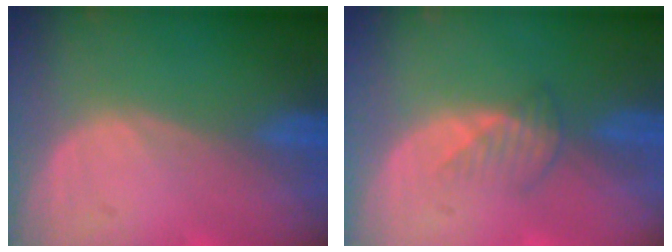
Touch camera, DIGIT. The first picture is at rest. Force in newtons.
{"total": 2.5, "press": 2.5, "slide": 0.3}